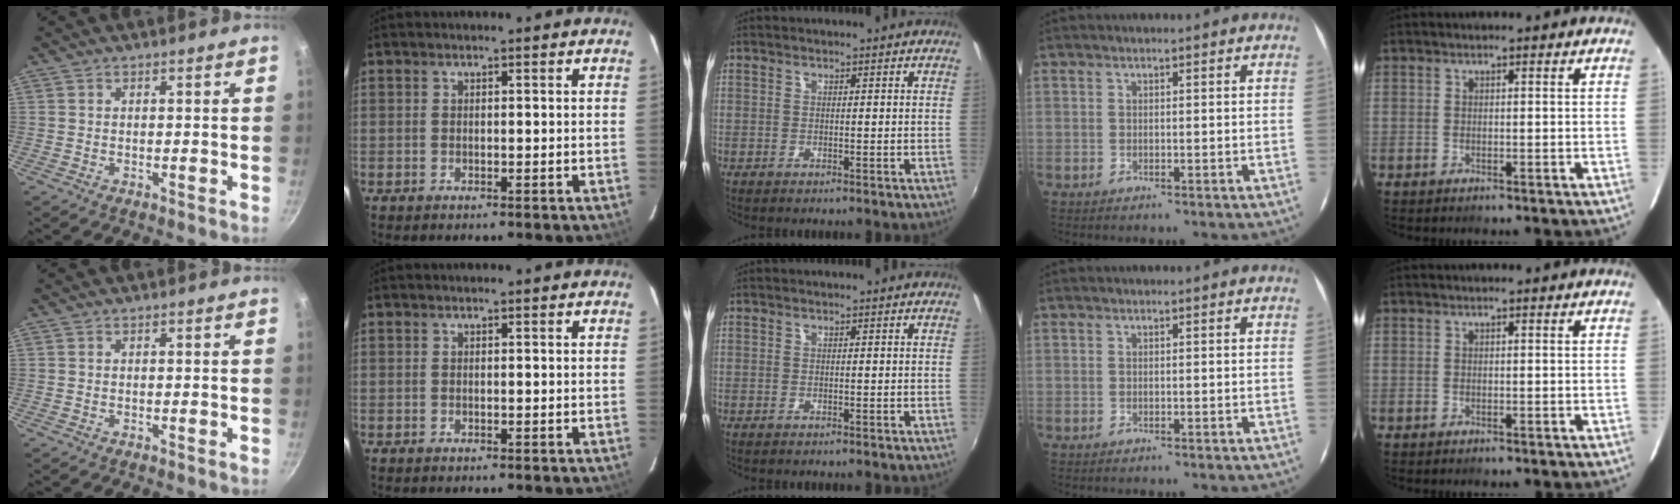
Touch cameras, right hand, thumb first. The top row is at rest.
{}